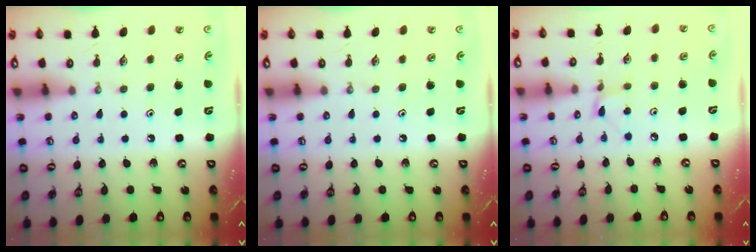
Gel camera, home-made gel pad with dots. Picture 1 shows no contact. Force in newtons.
{"total": 0.0}
{"total": 2.8, "press": 2.8, "slide": 0.3}